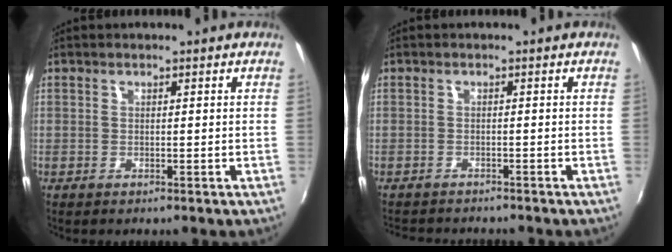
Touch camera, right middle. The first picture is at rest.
{"total": 4.3, "force": [-4.1, 0.9, 1.0], "torque": [-0.031, -0.014, -0.066]}